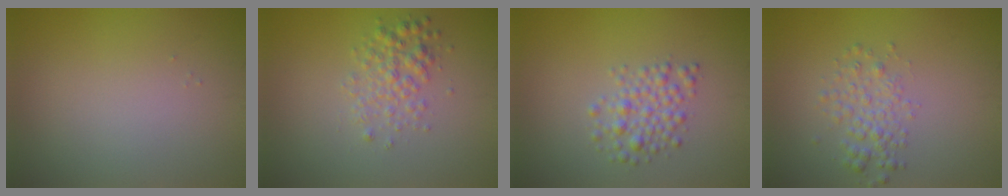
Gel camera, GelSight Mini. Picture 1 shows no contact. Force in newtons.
{"total": 2.5, "press": 2.5, "slide": 0.0}
{"total": 2.7, "press": 2.7, "slide": 0.1}
{"total": 2.4, "press": 2.4, "slide": 0.1}